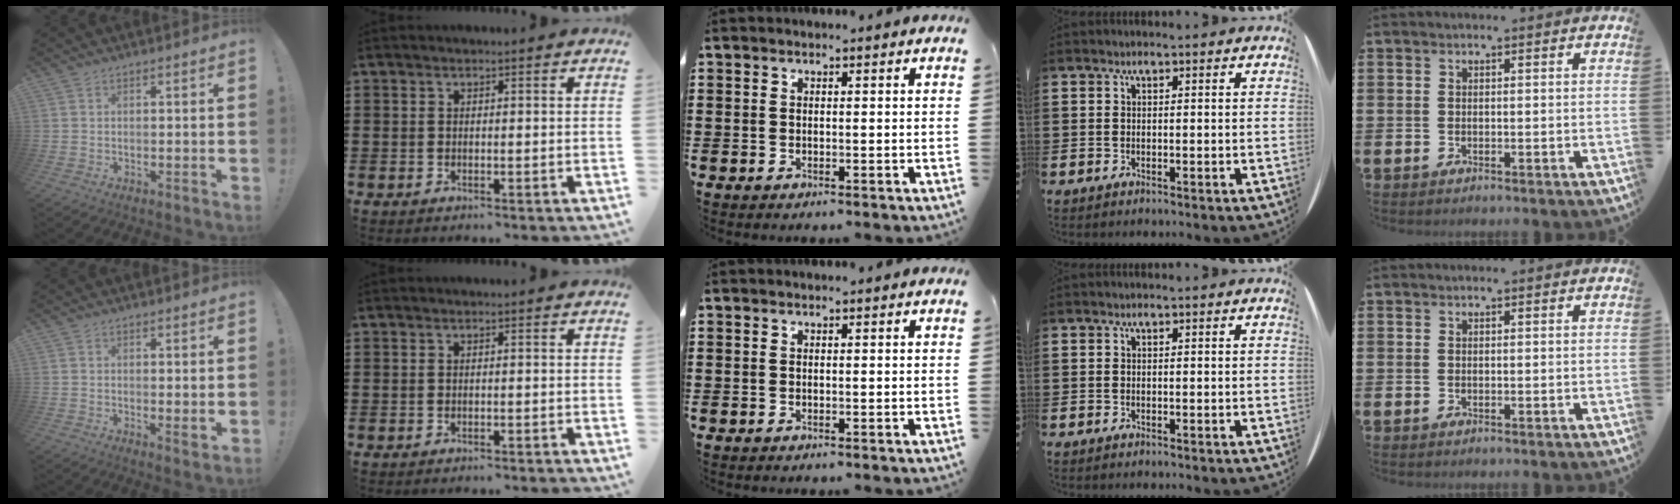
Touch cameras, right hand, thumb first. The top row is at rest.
{"thumb": {"total": 2.0, "force": [1.0, 0.5, 1.7], "torque": [-0.017, -0.006, 0.017]}, "index": {"total": 0.5, "force": [-0.5, 0.0, 0.1], "torque": [-0.004, -0.002, -0.011]}}